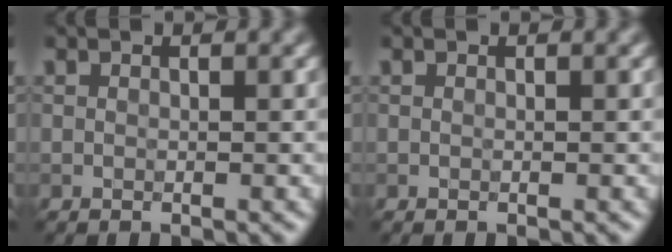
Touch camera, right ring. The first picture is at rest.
{"total": 0.0}